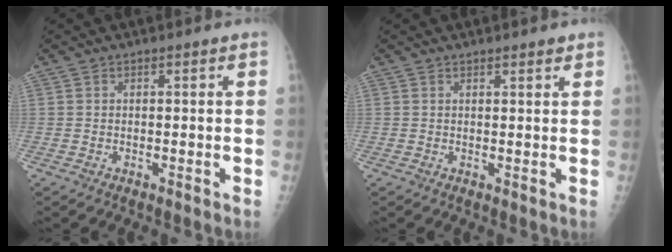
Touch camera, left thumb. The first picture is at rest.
{"total": 1.6, "force": [1.3, 0.4, 0.8], "torque": [-0.008, -0.007, 0.018]}